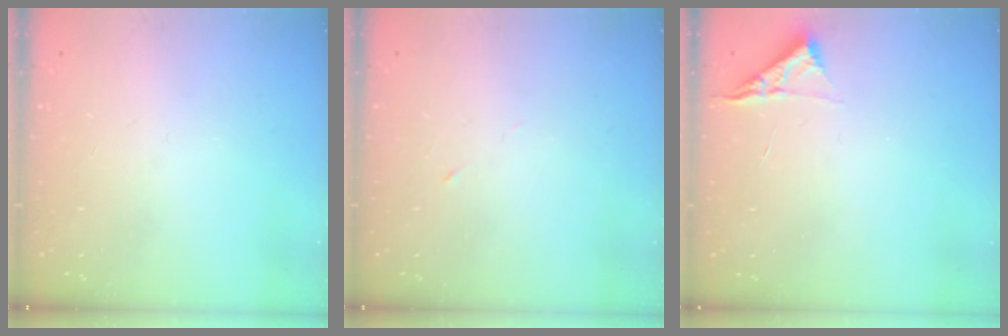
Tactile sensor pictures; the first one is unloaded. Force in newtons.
{"total": 2.7, "press": 2.5, "slide": 1.0}
{"total": 5.1, "press": 5.0, "slide": 0.7}